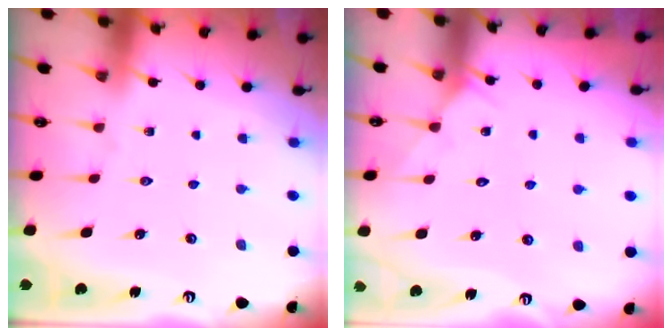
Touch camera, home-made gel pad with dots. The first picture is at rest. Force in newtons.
{"total": 4.3, "press": 4.3, "slide": 0.5}